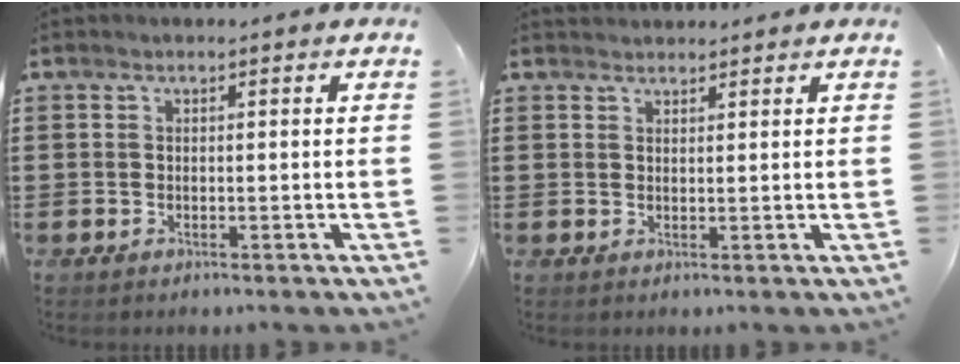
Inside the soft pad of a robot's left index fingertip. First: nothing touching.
{"total": 1.4, "force": [1.4, 0.3, -0.1], "torque": [-0.002, 0.002, 0.028]}